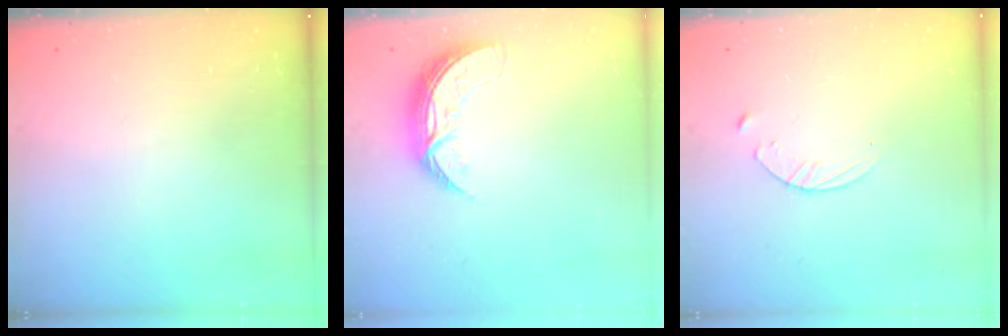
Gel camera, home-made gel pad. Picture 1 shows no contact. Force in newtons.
{"total": 7.8, "press": 7.8, "slide": 0.7}
{"total": 3.1, "press": 3.1, "slide": 0.3}